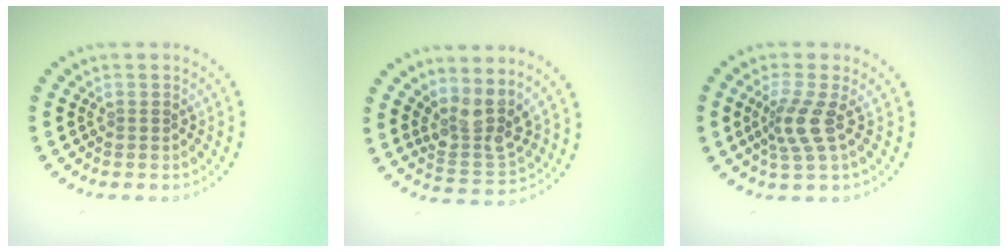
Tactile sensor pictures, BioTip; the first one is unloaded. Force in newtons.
{"total": 3.8, "press": 3.1, "slide": 2.2}
{"total": 2.9, "press": 2.0, "slide": 2.0}